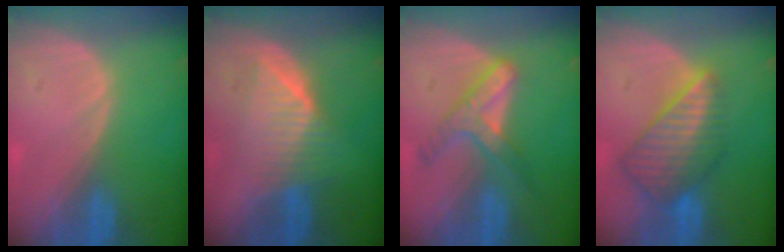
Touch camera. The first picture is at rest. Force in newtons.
{"total": 6.5, "press": 6.5, "slide": 0.6}
{"total": 6.0, "press": 5.6, "slide": 2.4}
{"total": 8.7, "press": 7.6, "slide": 4.3}